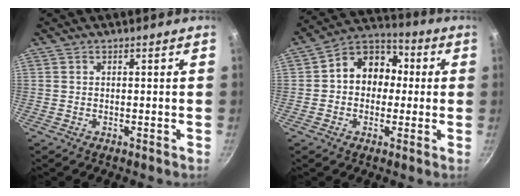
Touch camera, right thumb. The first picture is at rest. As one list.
[{"total": 11.5, "force": [0.5, 9.4, 6.6], "torque": [-0.053, 0.033, -0.012]}]